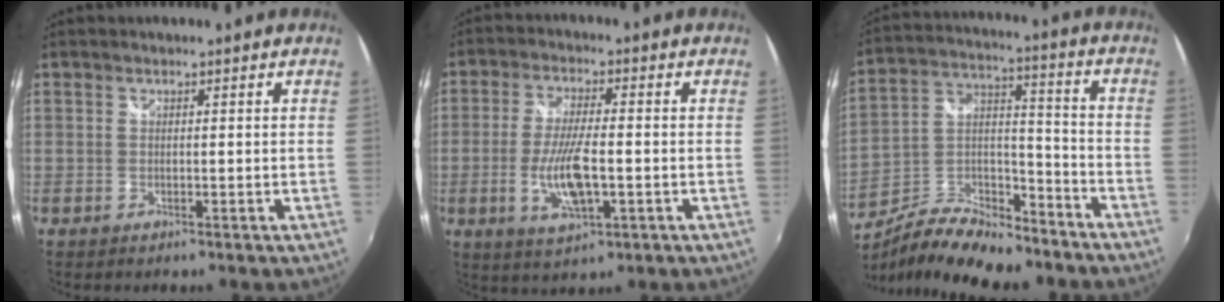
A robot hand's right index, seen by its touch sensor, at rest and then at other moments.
{"total": 9.6, "force": [-2.4, 3.0, 8.9], "torque": [-0.178, -0.011, -0.042]}
{"total": 17.3, "force": [-12.4, 6.7, 10.1], "torque": [-0.199, 0.008, -0.209]}